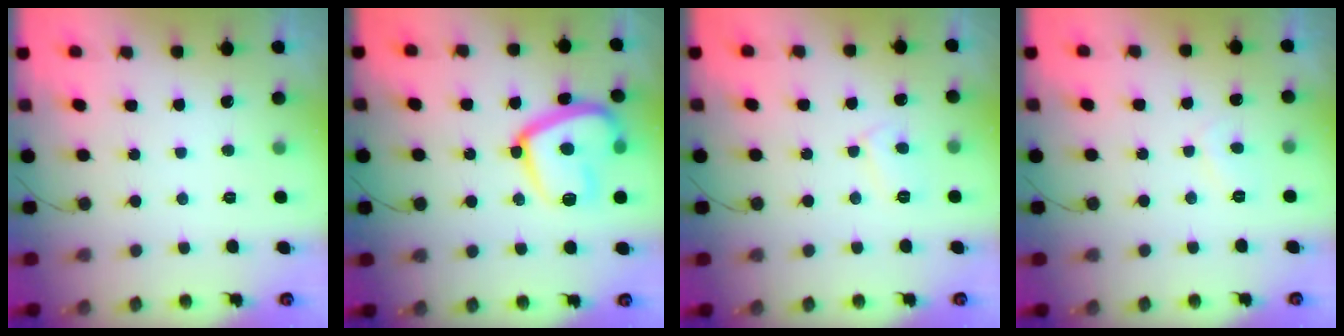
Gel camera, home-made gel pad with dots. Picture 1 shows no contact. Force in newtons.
{"total": 16.9, "press": 16.8, "slide": 1.7}
{"total": 5.0, "press": 4.9, "slide": 0.5}
{"total": 1.3, "press": 1.2, "slide": 0.6}